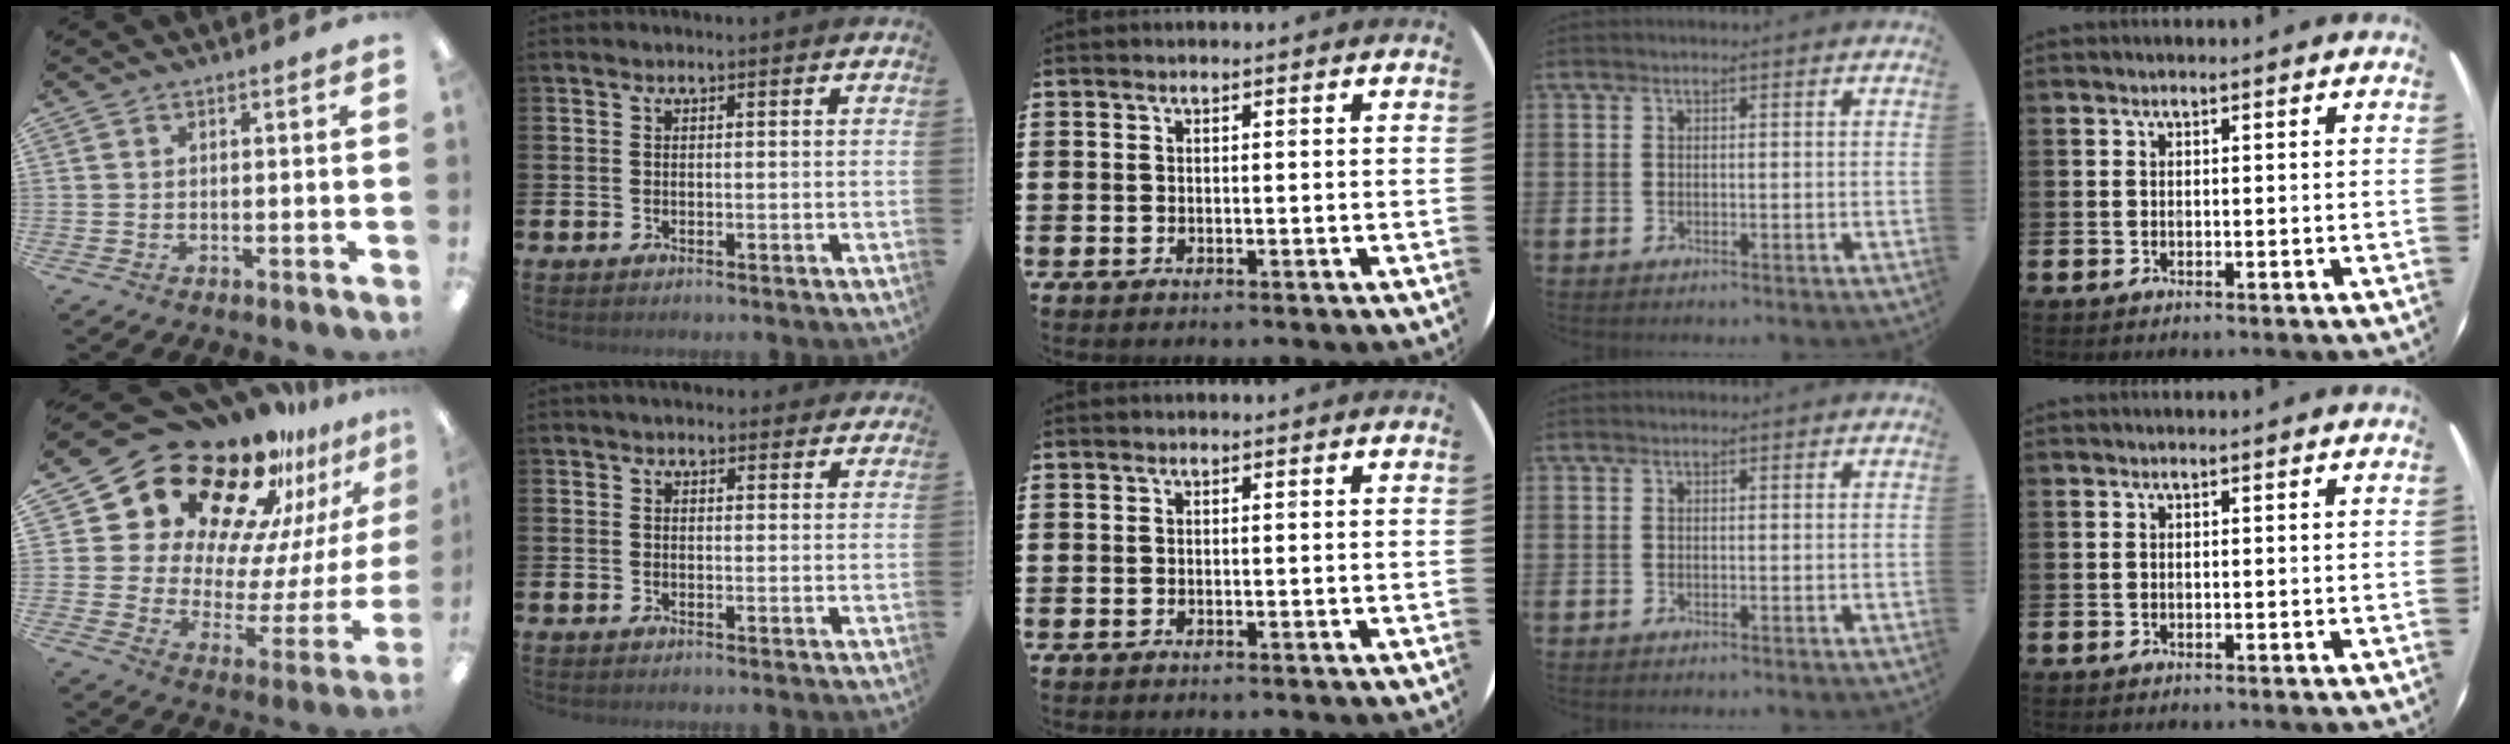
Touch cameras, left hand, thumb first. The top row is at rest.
{"thumb": {"total": 24.2, "force": [19.1, 11.0, 10.0], "torque": [-0.172, -0.155, 0.344]}, "index": {"total": 2.3, "force": [2.2, 0.8, 0.2], "torque": [0.004, -0.007, 0.037]}}